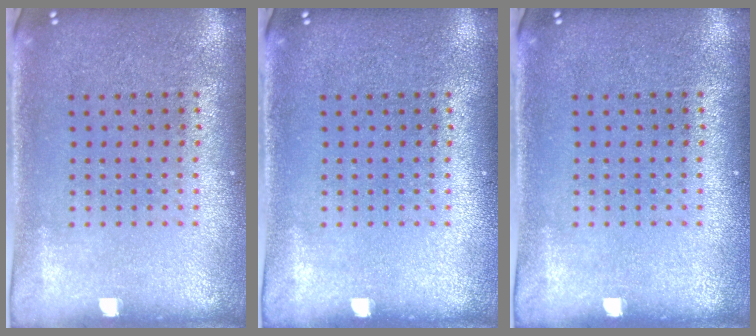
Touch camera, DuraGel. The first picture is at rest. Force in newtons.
{"total": 0.0}
{"total": 0.0}